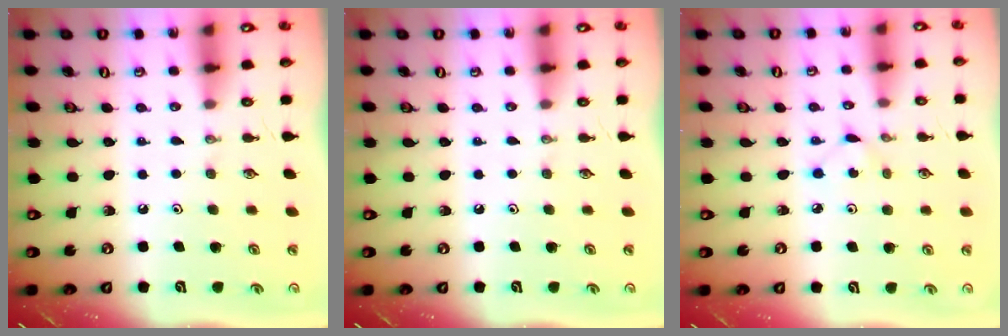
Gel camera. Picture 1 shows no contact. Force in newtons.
{"total": 0.0}
{"total": 3.0, "press": 3.0, "slide": 0.3}